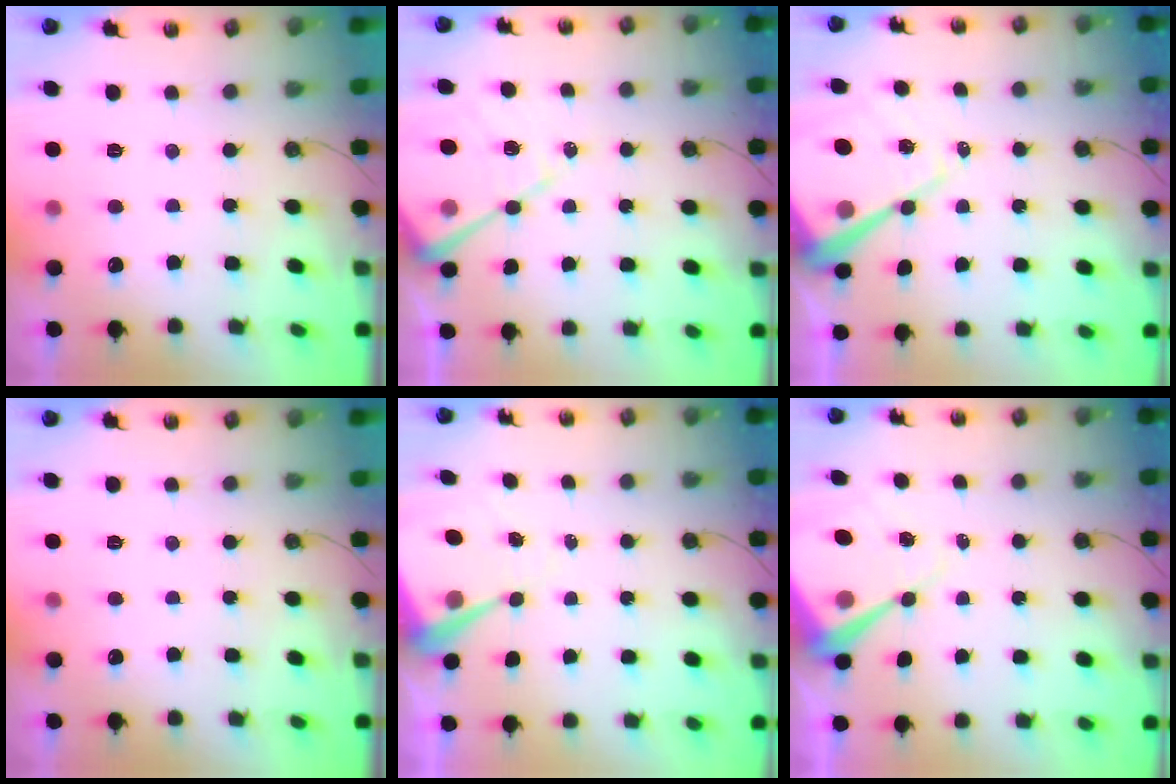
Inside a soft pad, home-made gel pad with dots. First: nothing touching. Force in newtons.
{"total": 14.2, "press": 14.1, "slide": 1.4}
{"total": 15.8, "press": 15.7, "slide": 1.4}
{"total": 0.0}
{"total": 8.8, "press": 8.7, "slide": 0.7}
{"total": 10.3, "press": 10.2, "slide": 1.1}